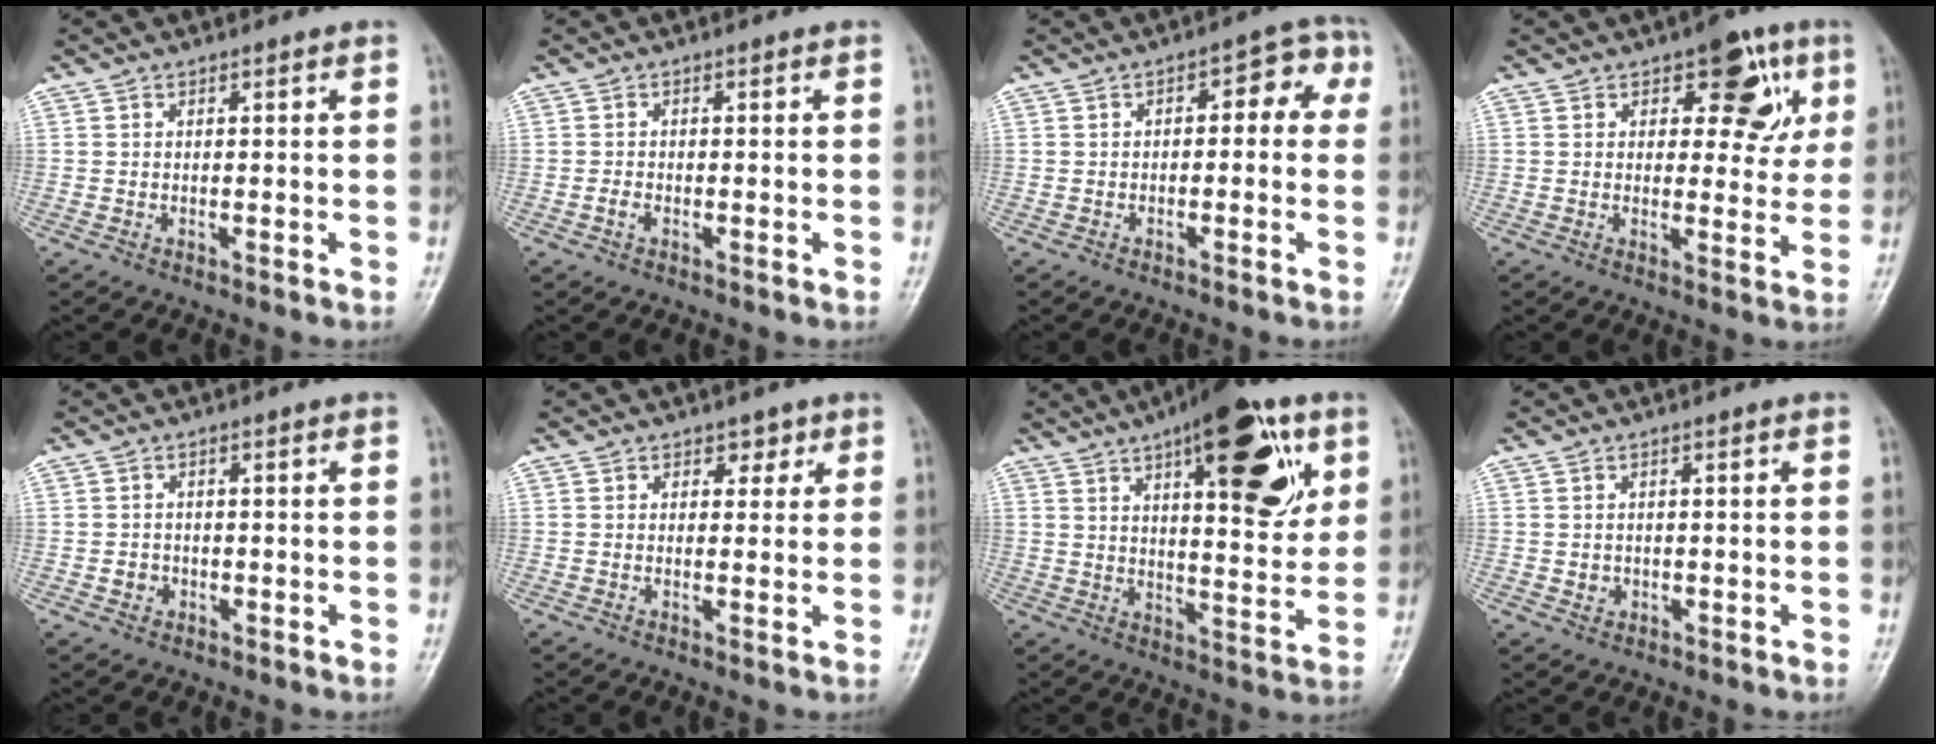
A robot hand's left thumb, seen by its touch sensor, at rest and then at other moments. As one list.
[{"total": 1.5, "force": [-0.7, 0.9, 0.9], "torque": [-0.017, 0.004, -0.015]}, {"total": 5.9, "force": [0.5, 3.4, 4.8], "torque": [-0.031, 0.030, -0.002]}, {"total": 9.4, "force": [3.9, 5.5, 6.6], "torque": [-0.032, -0.009, 0.044]}, {"total": 2.3, "force": [-0.7, 2.1, 0.7], "torque": [-0.002, 0.007, -0.011]}, {"total": 2.7, "force": [1.4, 2.0, 1.0], "torque": [0.014, -0.005, 0.015]}, {"total": 20.0, "force": [8.9, 7.5, 16.2], "torque": [-0.192, -0.027, 0.127]}, {"total": 1.8, "force": [-0.2, 1.6, 0.7], "torque": [-0.003, 0.003, 0.001]}]